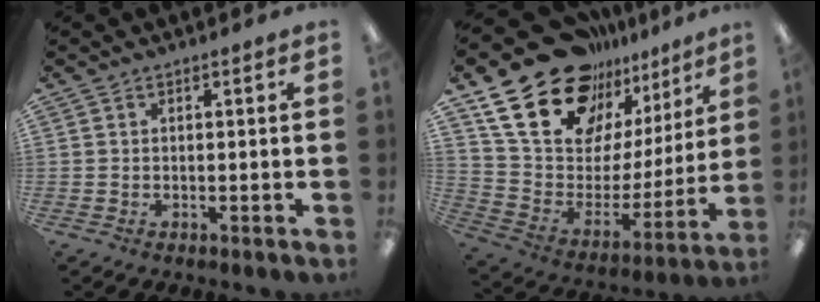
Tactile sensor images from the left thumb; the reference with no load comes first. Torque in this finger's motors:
{"motor_torque": [0.75, 0.88, 1.27, -1.50, 0.14]}